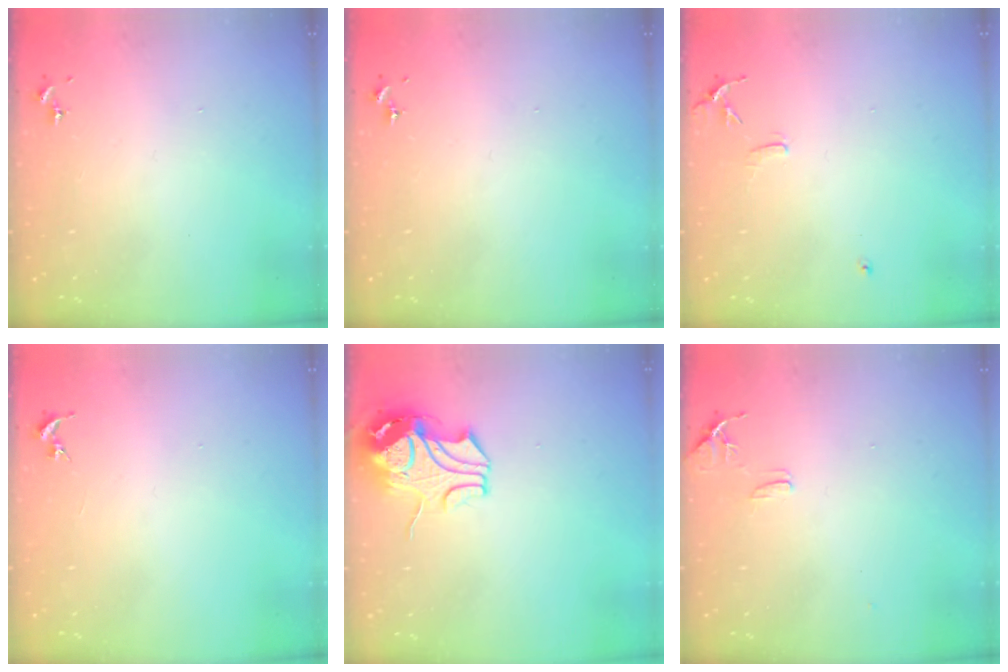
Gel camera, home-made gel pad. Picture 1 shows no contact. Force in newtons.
{"total": 0.0}
{"total": 6.2, "press": 6.1, "slide": 0.7}
{"total": 0.0}
{"total": 10.5, "press": 10.4, "slide": 1.1}
{"total": 7.7, "press": 7.7, "slide": 0.7}